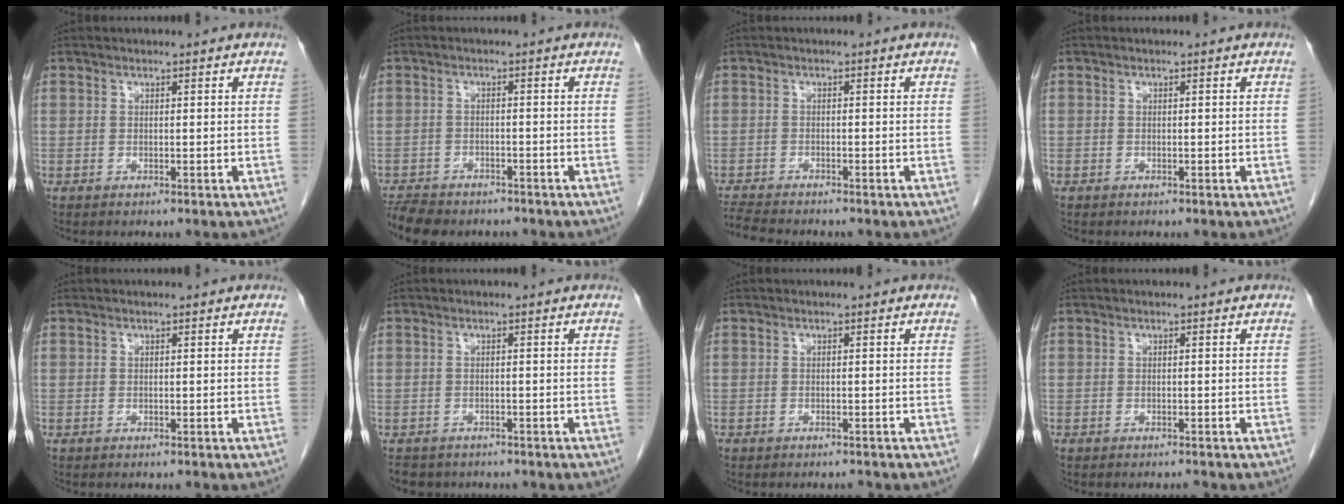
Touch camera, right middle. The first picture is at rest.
{"total": 8.0, "force": [-6.7, 3.1, 3.0], "torque": [-0.058, -0.010, -0.100]}
{"total": 4.8, "force": [-4.6, 0.1, 1.4], "torque": [-0.033, -0.020, -0.079]}
{"total": 0.0}
{"total": 0.0}
{"total": 5.1, "force": [-4.3, 2.5, 0.9], "torque": [-0.017, -0.003, -0.058]}
{"total": 0.9, "force": [-0.9, 0.0, 0.2], "torque": [-0.007, -0.004, -0.012]}
{"total": 0.7, "force": [-0.7, 0.1, 0.1], "torque": [-0.008, -0.003, -0.009]}